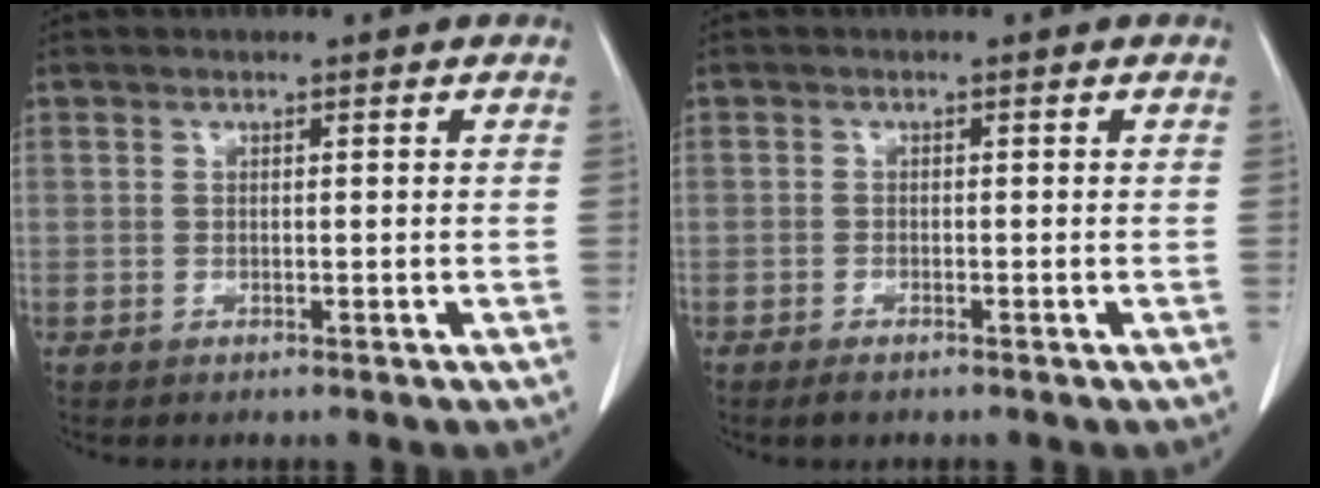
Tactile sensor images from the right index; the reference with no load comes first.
{"total": 1.4, "force": [-1.0, 0.4, 0.8], "torque": [-0.016, -0.002, -0.013]}